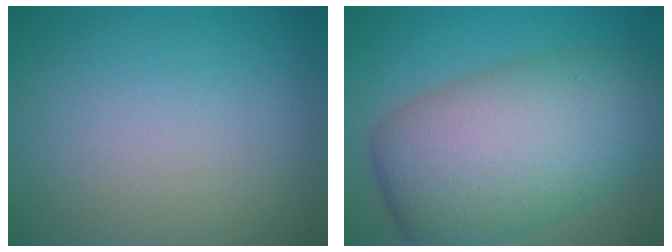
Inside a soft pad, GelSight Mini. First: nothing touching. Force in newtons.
{"total": 11.7, "press": 11.7, "slide": 0.4}